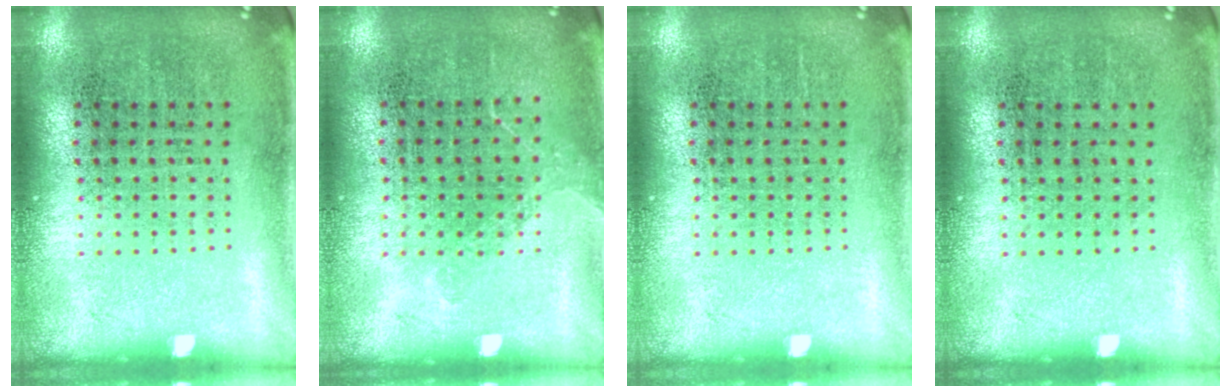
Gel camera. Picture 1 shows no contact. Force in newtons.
{"total": 0.9, "press": 0.7, "slide": 0.6}
{"total": 0.0}
{"total": 0.0}